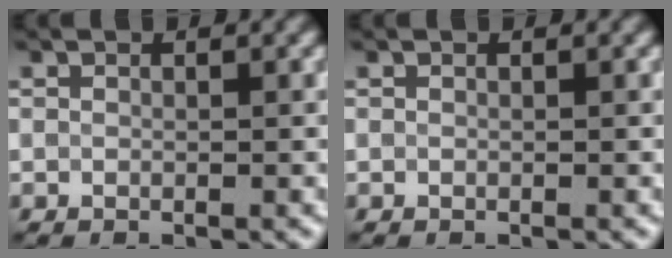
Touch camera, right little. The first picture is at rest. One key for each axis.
{"total": 0.0}